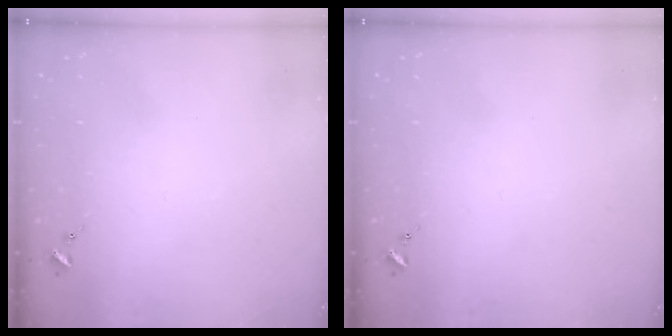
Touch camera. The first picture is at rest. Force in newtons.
{"total": 0.0}